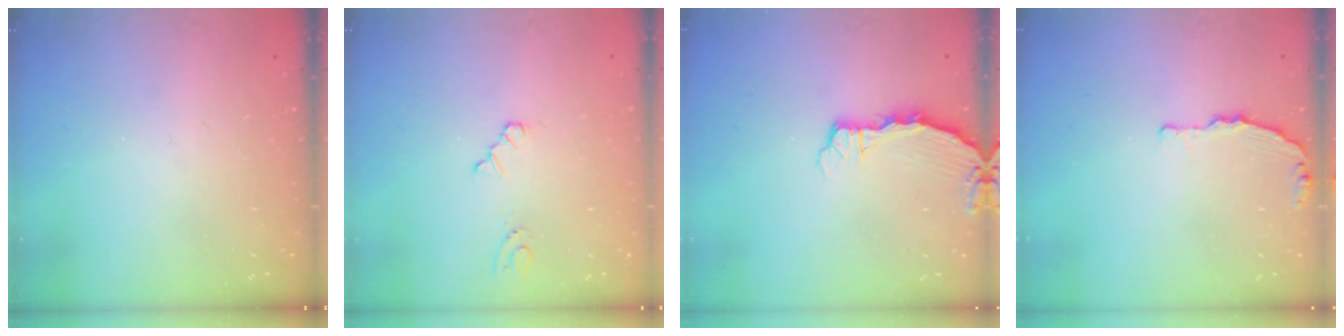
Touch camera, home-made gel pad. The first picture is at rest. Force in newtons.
{"total": 2.8, "press": 2.7, "slide": 0.4}
{"total": 2.6, "press": 2.5, "slide": 0.3}
{"total": 2.6, "press": 2.6, "slide": 0.4}